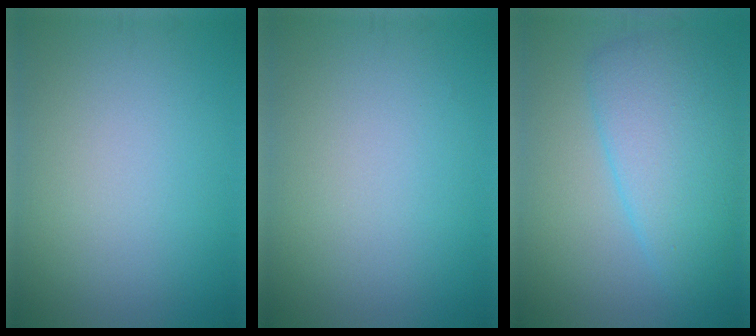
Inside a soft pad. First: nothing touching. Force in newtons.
{"total": 0.0}
{"total": 6.3, "press": 6.3, "slide": 0.3}